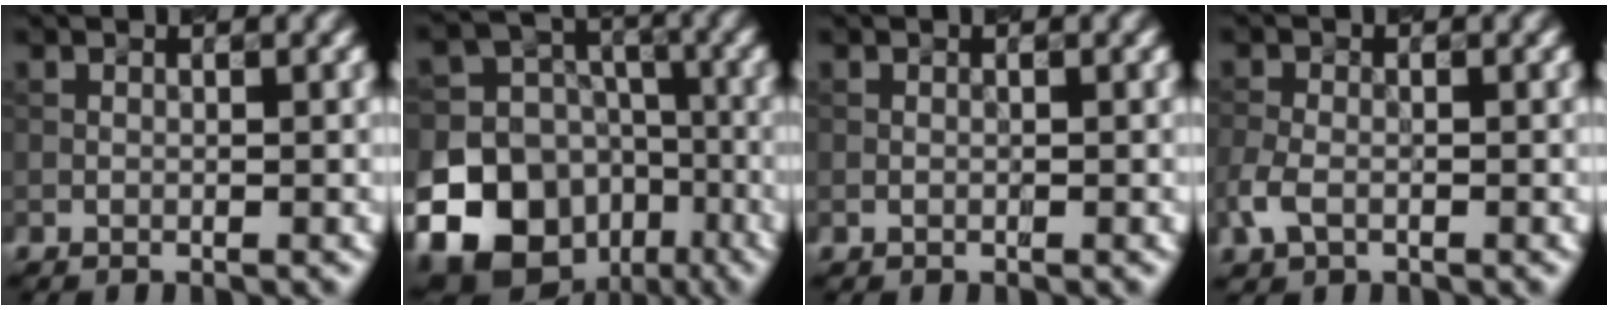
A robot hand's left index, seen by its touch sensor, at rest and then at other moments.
{"total": 22.2, "force": [-10.2, 18.7, 6.3], "torque": [-0.144, -0.067, -0.176]}
{"total": 0.0}
{"total": 2.5, "force": [-1.0, 1.6, 1.6], "torque": [-0.040, -0.002, -0.025]}